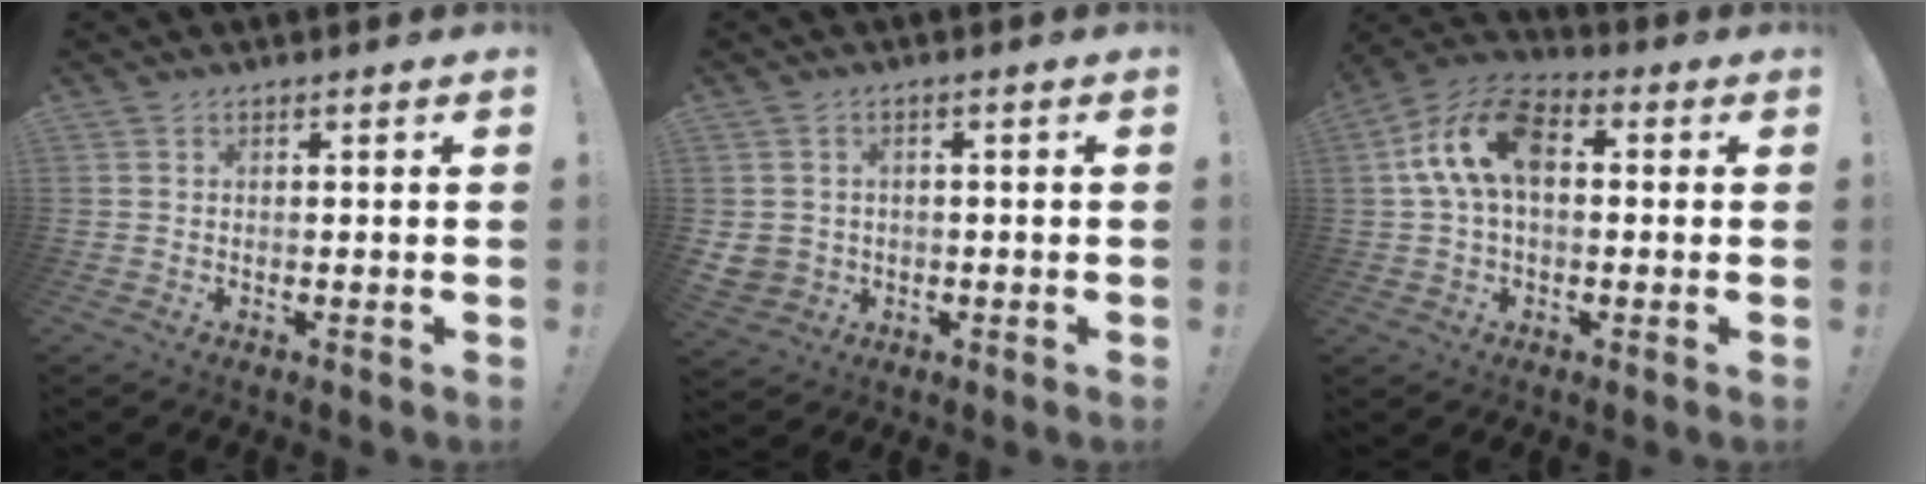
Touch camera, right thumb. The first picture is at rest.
{"total": 4.4, "force": [0.1, 4.2, 1.3], "torque": [-0.027, -0.002, 0.003]}
{"total": 14.0, "force": [2.2, 8.5, 10.9], "torque": [-0.218, 0.017, 0.042]}